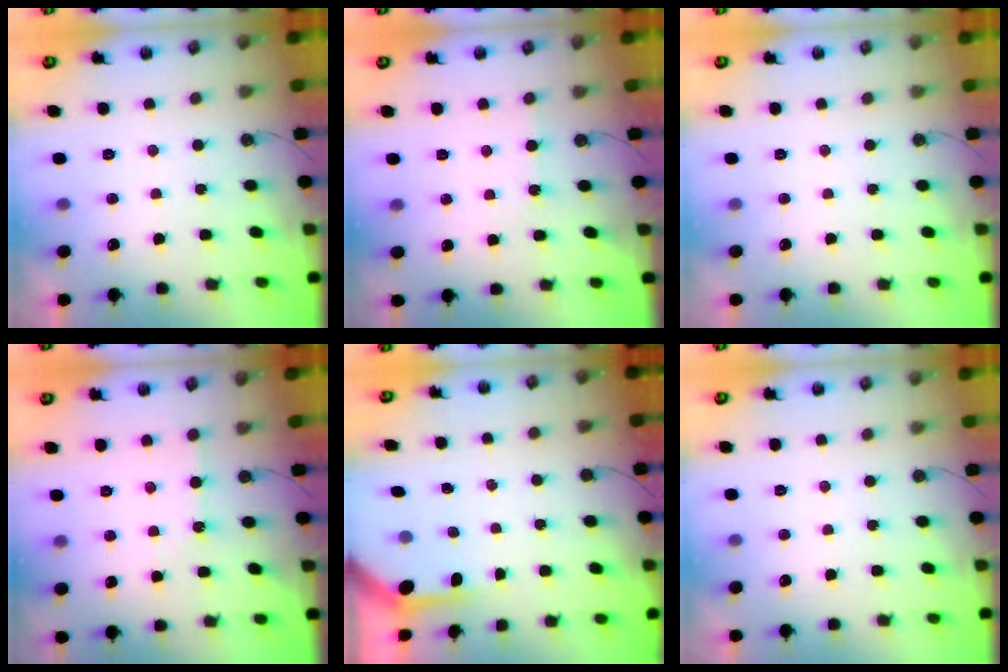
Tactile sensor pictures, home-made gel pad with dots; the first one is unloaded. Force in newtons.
{"total": 2.7, "press": 2.7, "slide": 0.4}
{"total": 0.0}
{"total": 3.9, "press": 3.8, "slide": 0.5}
{"total": 3.5, "press": 3.4, "slide": 0.3}
{"total": 0.0}